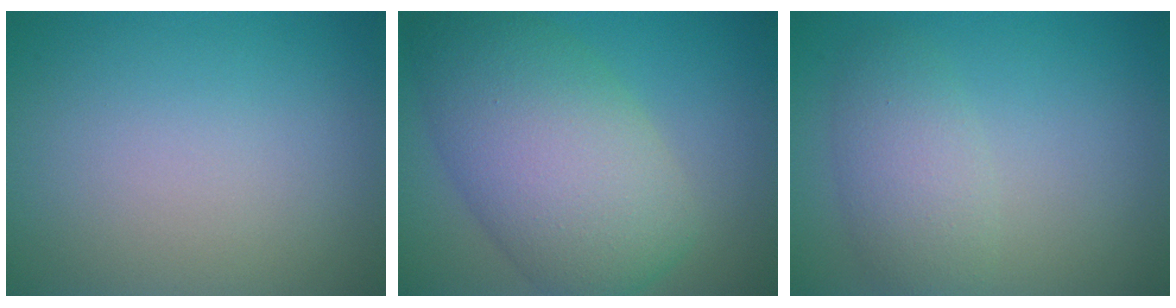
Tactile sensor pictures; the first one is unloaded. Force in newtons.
{"total": 9.9, "press": 9.9, "slide": 0.4}
{"total": 3.5, "press": 3.5, "slide": 0.2}